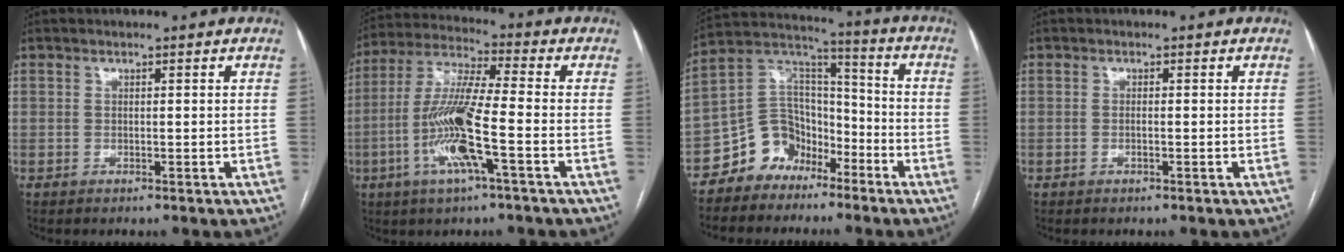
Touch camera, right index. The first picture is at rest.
{"total": 13.0, "force": [-3.8, 0.6, 12.4], "torque": [-0.258, -0.003, -0.078]}
{"total": 9.8, "force": [-6.2, 7.2, 2.5], "torque": [-0.052, 0.048, -0.111]}
{"total": 0.6, "force": [-0.2, 0.1, 0.6], "torque": [-0.013, 0.000, -0.002]}